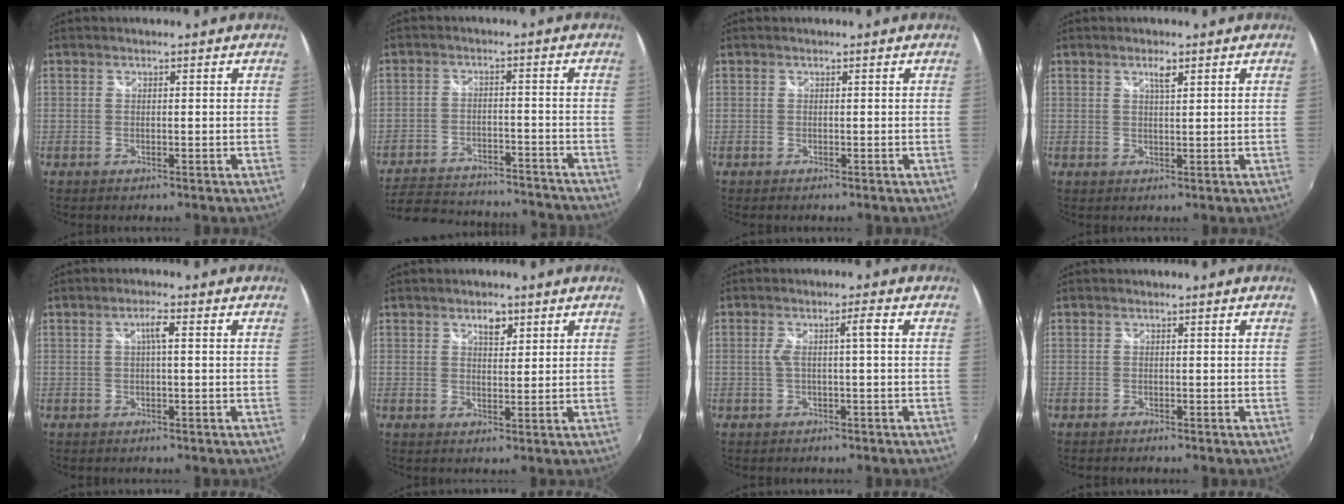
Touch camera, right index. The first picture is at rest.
{"total": 21.8, "force": [-19.2, 6.7, 8.0], "torque": [-0.177, 0.006, -0.257]}
{"total": 0.7, "force": [-0.4, 0.5, -0.1], "torque": [-0.001, -0.001, -0.008]}
{"total": 2.0, "force": [1.2, 0.4, 1.6], "torque": [-0.025, 0.002, 0.020]}
{"total": 2.3, "force": [0.3, 0.2, 2.3], "torque": [-0.043, 0.006, 0.004]}
{"total": 3.1, "force": [1.8, 1.7, 1.8], "torque": [-0.024, 0.005, 0.029]}
{"total": 3.2, "force": [-0.2, -0.3, 3.2], "torque": [-0.062, 0.003, 0.002]}
{"total": 0.8, "force": [-0.7, 0.2, 0.1], "torque": [-0.005, -0.005, -0.016]}